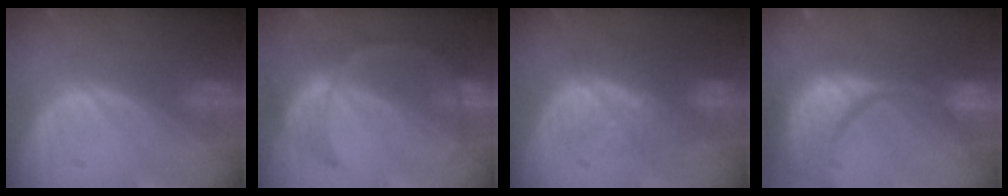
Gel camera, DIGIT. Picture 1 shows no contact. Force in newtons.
{"total": 7.6, "press": 6.7, "slide": 3.6}
{"total": 8.5, "press": 7.8, "slide": 3.5}
{"total": 15.4, "press": 12.2, "slide": 9.5}